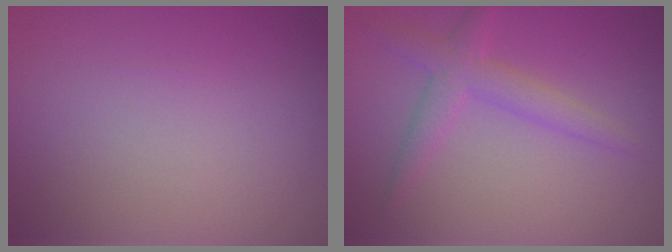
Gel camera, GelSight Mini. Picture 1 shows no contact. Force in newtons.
{"total": 2.7, "press": 2.7, "slide": 0.0}